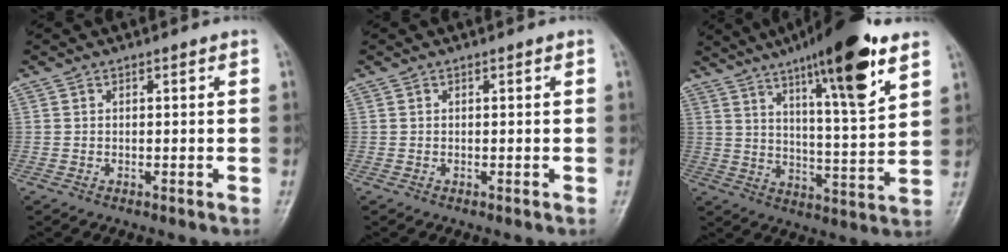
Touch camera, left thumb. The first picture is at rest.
{"total": 0.0}
{"total": 19.4, "force": [11.6, 3.3, 15.1], "torque": [-0.215, -0.050, 0.182]}